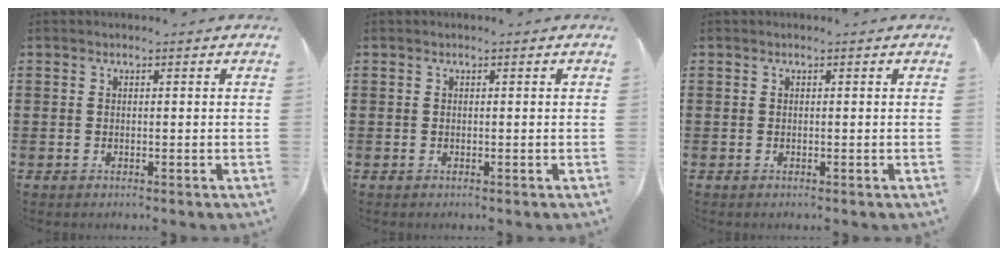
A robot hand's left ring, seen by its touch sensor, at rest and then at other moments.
{"total": 0.0}
{"total": 0.0}